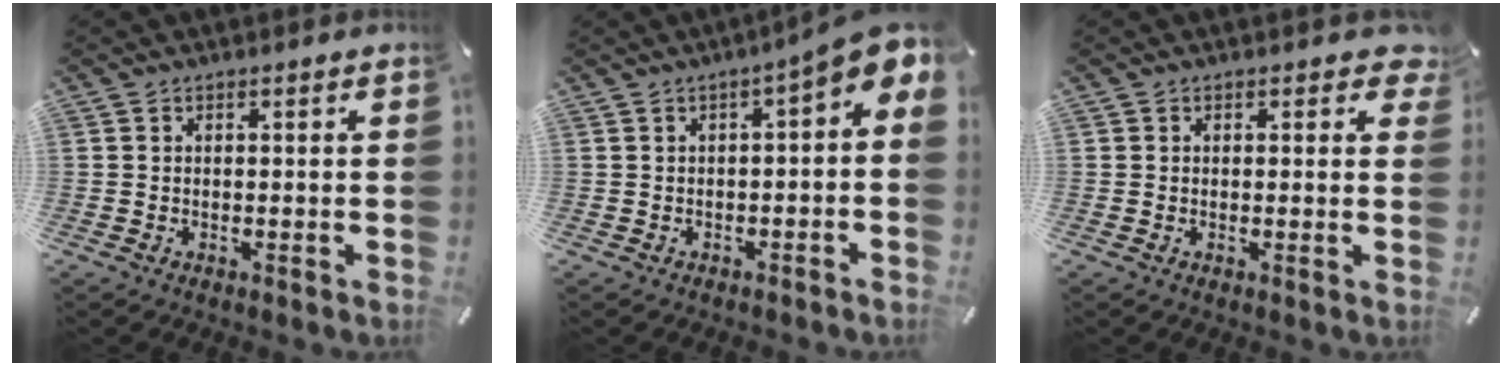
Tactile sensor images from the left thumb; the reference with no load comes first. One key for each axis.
{"total": 6.0, "fx": 1.2, "fy": 2.0, "fz": 5.5, "tx": -0.089, "ty": -0.017, "tz": 0.018}
{"total": 2.3, "fx": 1.0, "fy": 1.6, "fz": 1.4, "tx": -0.005, "ty": -0.002, "tz": 0.013}